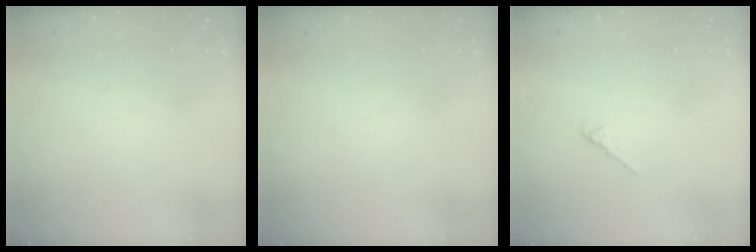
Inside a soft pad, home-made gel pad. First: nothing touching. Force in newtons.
{"total": 0.0}
{"total": 1.6, "press": 1.5, "slide": 0.5}